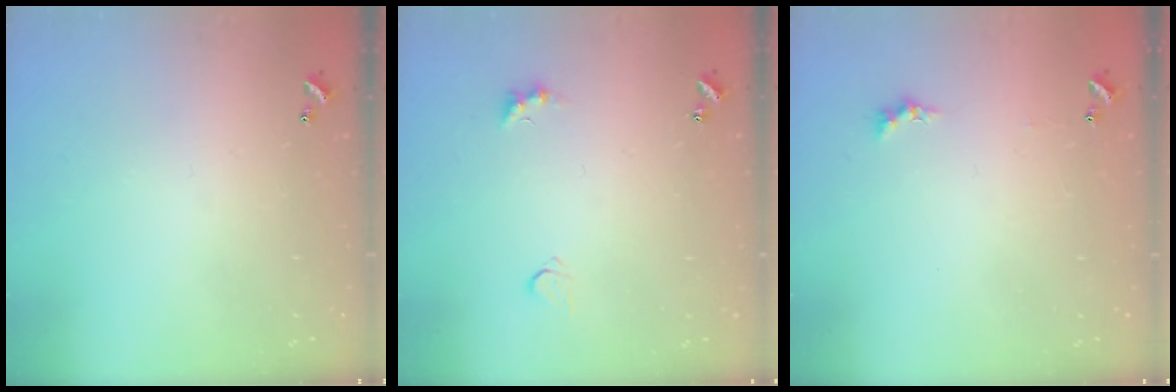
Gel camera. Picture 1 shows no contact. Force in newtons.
{"total": 4.5, "press": 4.4, "slide": 0.8}
{"total": 0.0}